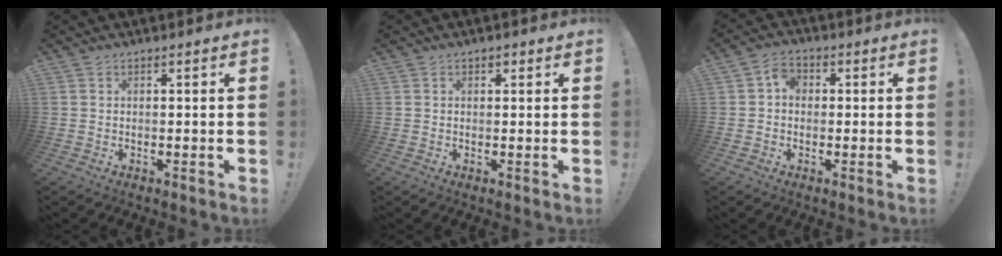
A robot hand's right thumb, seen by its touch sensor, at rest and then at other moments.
{"total": 0.8, "force": [0.4, 0.7, 0.2], "torque": [-0.005, 0.003, 0.007]}
{"total": 4.4, "force": [-0.2, 3.4, 2.8], "torque": [-0.041, 0.009, -0.005]}